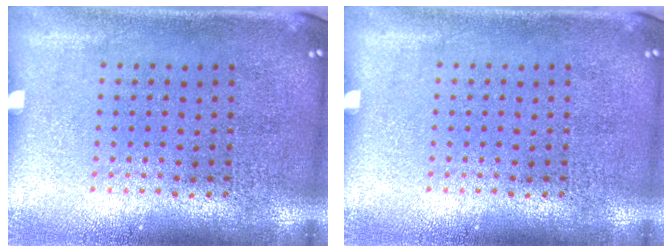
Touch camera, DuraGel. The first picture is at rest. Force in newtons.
{"total": 0.0}